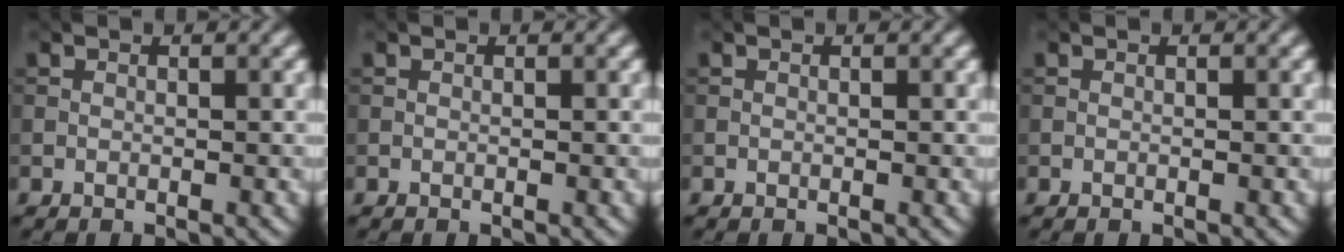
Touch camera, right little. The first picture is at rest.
{"total": 0.0}
{"total": 0.0}
{"total": 0.0}